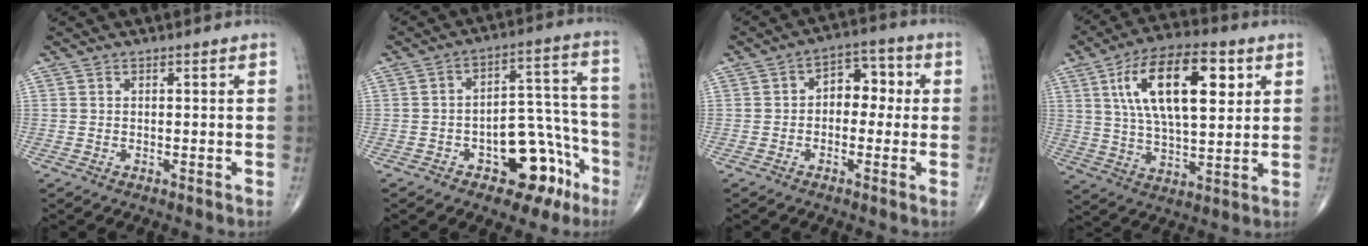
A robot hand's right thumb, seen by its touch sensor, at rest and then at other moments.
{"total": 13.9, "force": [-6.7, 7.7, 9.4], "torque": [-0.070, 0.065, -0.087]}
{"total": 7.1, "force": [0.2, 4.8, 5.1], "torque": [-0.035, 0.027, -0.008]}
{"total": 18.8, "force": [6.2, 8.2, 15.7], "torque": [-0.256, -0.006, 0.106]}